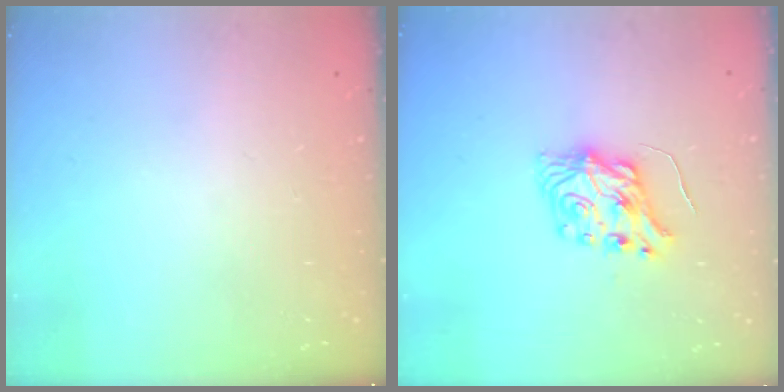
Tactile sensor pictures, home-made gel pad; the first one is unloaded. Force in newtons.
{"total": 7.1, "press": 7.0, "slide": 0.7}